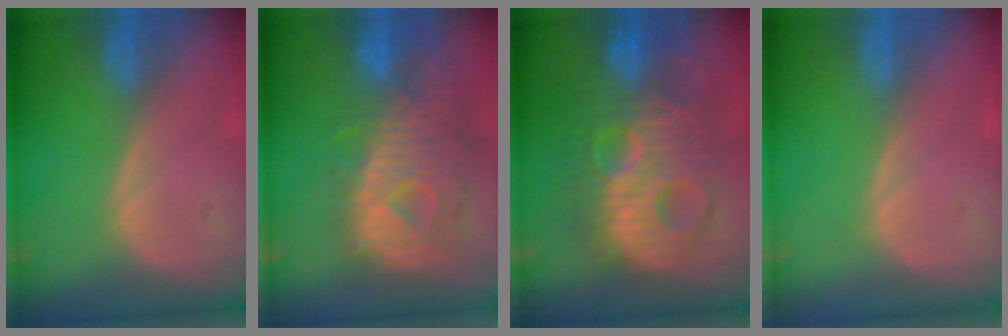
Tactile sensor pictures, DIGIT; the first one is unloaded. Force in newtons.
{"total": 12.1, "press": 10.5, "slide": 6.1}
{"total": 12.1, "press": 12.1, "slide": 0.8}
{"total": 0.0}